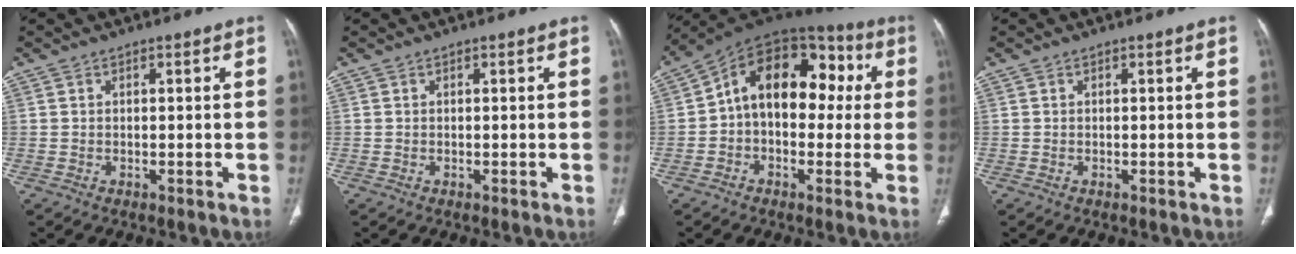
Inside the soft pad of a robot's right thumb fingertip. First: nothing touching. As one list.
[{"total": 0.0}, {"total": 17.5, "force": [1.7, 11.4, 13.2], "torque": [-0.154, 0.053, 0.015]}, {"total": 0.0}]